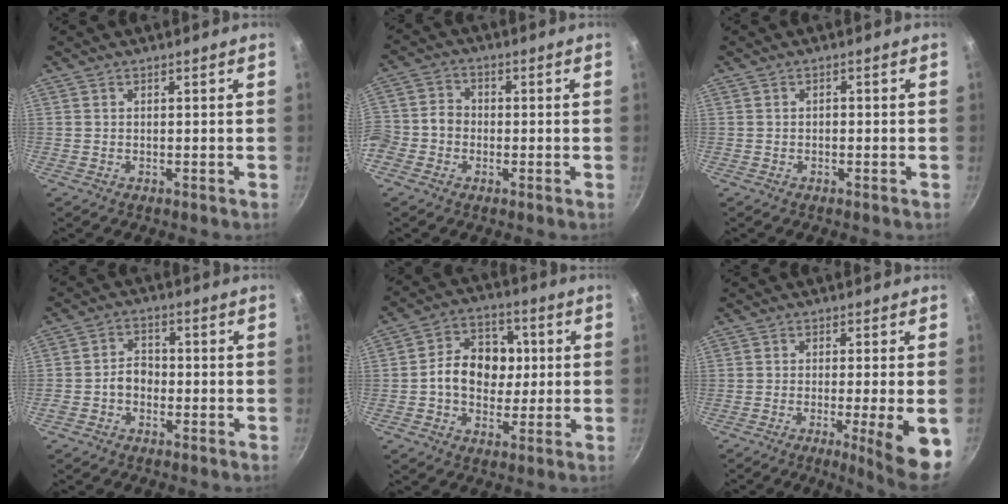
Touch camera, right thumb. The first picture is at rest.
{"total": 7.4, "force": [-2.3, 6.3, 3.1], "torque": [-0.050, 0.031, -0.058]}
{"total": 0.8, "force": [-0.3, 0.5, 0.4], "torque": [-0.007, 0.004, -0.005]}
{"total": 4.3, "force": [-1.5, 3.3, 2.3], "torque": [-0.018, 0.024, -0.032]}
{"total": 12.2, "force": [0.3, 9.5, 7.7], "torque": [-0.084, 0.016, -0.010]}
{"total": 9.4, "force": [-2.7, 0.7, 9.0], "torque": [-0.126, 0.001, -0.037]}